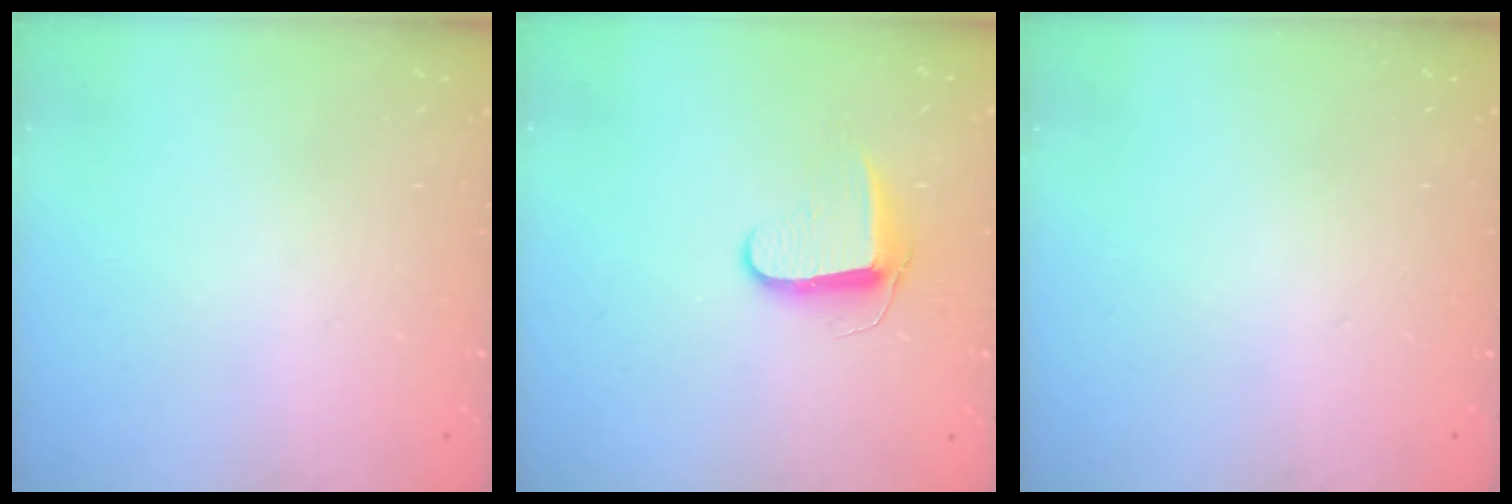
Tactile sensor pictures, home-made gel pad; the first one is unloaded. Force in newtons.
{"total": 8.1, "press": 8.1, "slide": 0.9}
{"total": 0.0}